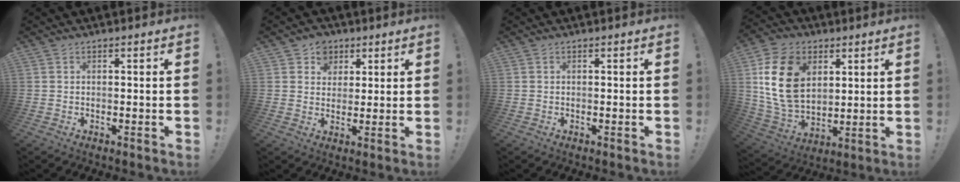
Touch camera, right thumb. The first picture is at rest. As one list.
[{"total": 6.4, "force": [2.8, 5.7, 0.9], "torque": [-0.014, -0.021, 0.054]}, {"total": 0.0}, {"total": 19.0, "force": [5.7, 13.6, 11.9], "torque": [-0.230, -0.028, 0.105]}]